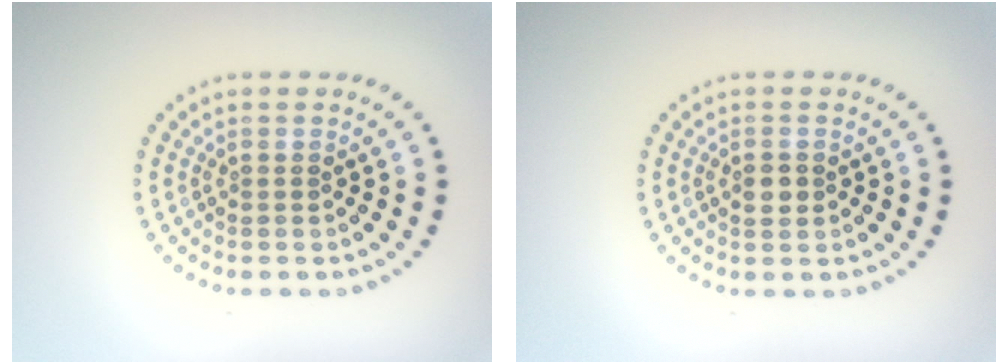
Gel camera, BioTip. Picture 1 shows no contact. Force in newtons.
{"total": 1.3, "press": 1.2, "slide": 0.4}